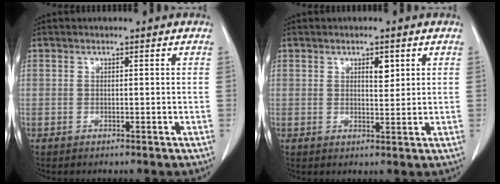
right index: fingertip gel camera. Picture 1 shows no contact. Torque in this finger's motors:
{"motor_torque": [0.18, 0.18, 0.03, 0.03]}